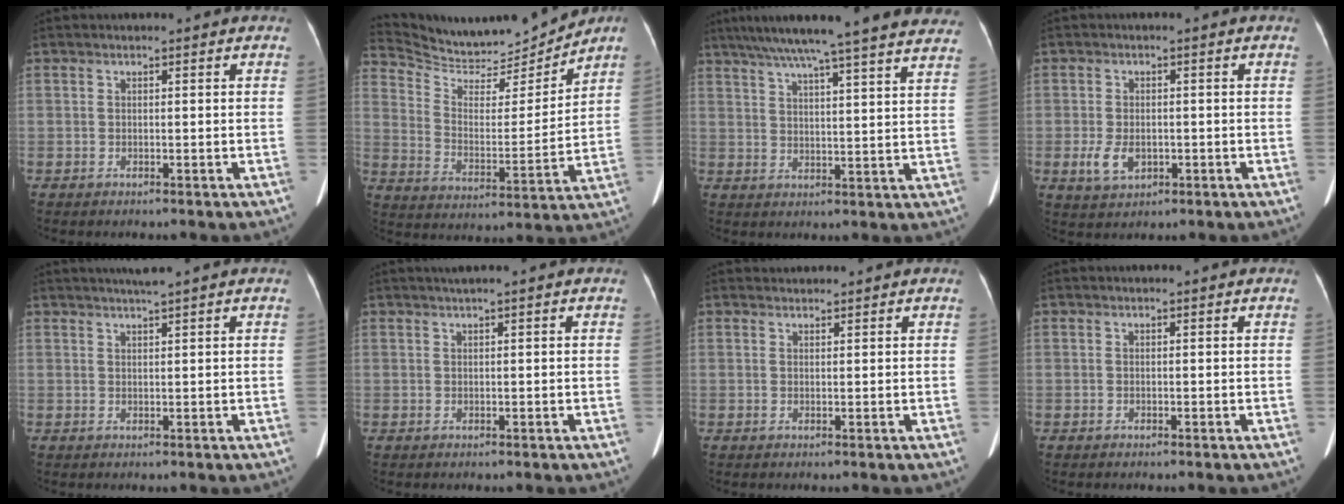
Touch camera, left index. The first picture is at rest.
{"total": 12.9, "force": [12.8, 1.3, 1.2], "torque": [-0.039, -0.012, 0.220]}
{"total": 25.4, "force": [22.2, 1.0, 12.4], "torque": [-0.203, -0.010, 0.279]}
{"total": 4.3, "force": [-2.6, 2.6, 2.4], "torque": [-0.054, -0.008, -0.036]}
{"total": 2.7, "force": [2.2, -0.7, 1.4], "torque": [-0.019, 0.008, 0.040]}
{"total": 1.1, "force": [0.7, -0.2, 0.9], "torque": [-0.020, 0.008, 0.019]}
{"total": 1.1, "force": [1.1, 0.1, -0.2], "torque": [-0.004, 0.011, 0.021]}
{"total": 0.0}